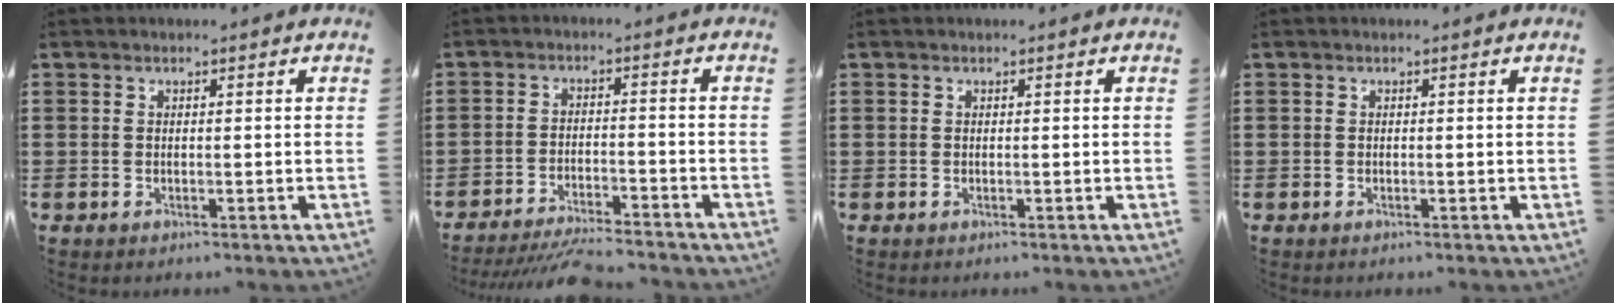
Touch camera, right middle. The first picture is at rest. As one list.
[{"total": 5.2, "force": [-4.9, 0.3, 1.6], "torque": [-0.033, -0.004, -0.098]}, {"total": 0.0}, {"total": 0.0}]